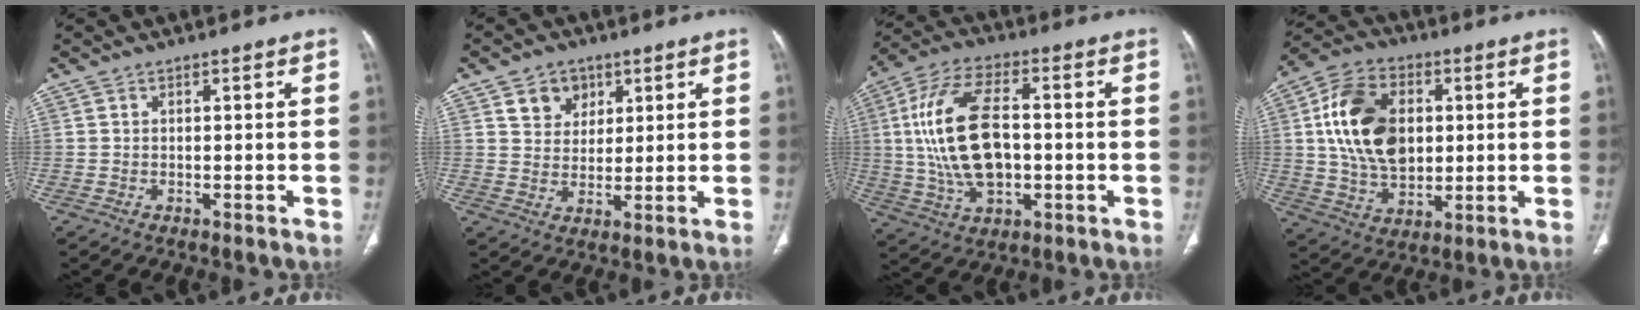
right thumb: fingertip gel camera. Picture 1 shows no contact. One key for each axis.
{"total": 6.4, "fx": 3.2, "fy": 5.1, "fz": 2.1, "tx": -0.007, "ty": -0.015, "tz": 0.057}
{"total": 17.8, "fx": 0.5, "fy": 9.5, "fz": 15.0, "tx": -0.297, "ty": 0.016, "tz": 0.014}
{"total": 17.3, "fx": 2.8, "fy": 11.7, "fz": 12.4, "tx": -0.201, "ty": 0.002, "tz": 0.054}